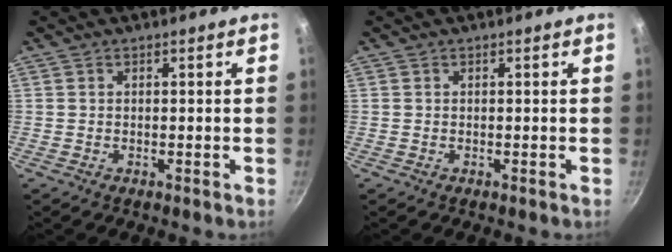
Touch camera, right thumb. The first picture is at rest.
{"total": 0.0}